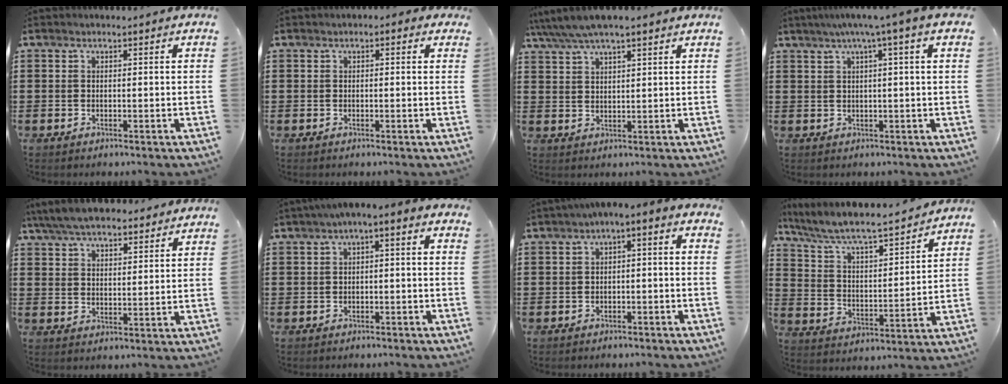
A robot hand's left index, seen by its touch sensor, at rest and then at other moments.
{"total": 0.8, "force": [0.1, 0.5, 0.6], "torque": [-0.013, 0.006, 0.000]}
{"total": 4.3, "force": [3.6, 0.8, 2.3], "torque": [-0.055, -0.006, 0.063]}
{"total": 4.2, "force": [1.6, -0.5, 3.9], "torque": [-0.076, -0.001, 0.024]}
{"total": 6.4, "force": [5.9, 1.4, 2.1], "torque": [-0.060, -0.011, 0.109]}
{"total": 2.7, "force": [-2.3, 0.6, 1.3], "torque": [-0.033, 0.001, -0.054]}
{"total": 3.0, "force": [-2.8, 0.6, 1.0], "torque": [-0.028, 0.003, -0.064]}
{"total": 6.3, "force": [5.7, 0.5, 2.6], "torque": [-0.075, -0.038, 0.090]}